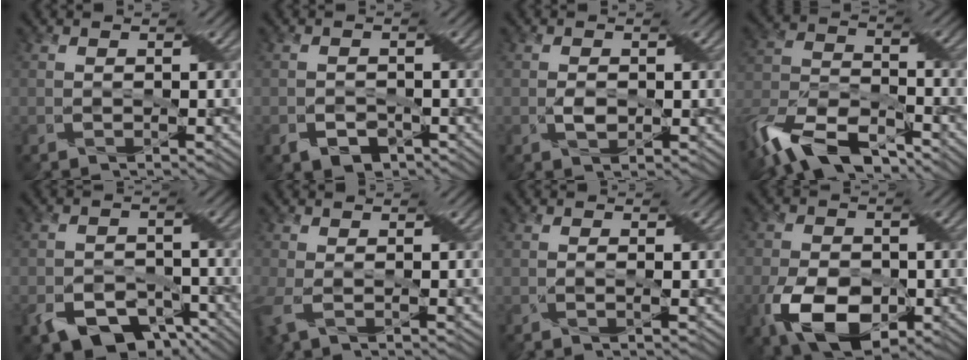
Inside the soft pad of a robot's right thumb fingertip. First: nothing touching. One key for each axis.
{"total": 2.6, "fx": -1.6, "fy": 1.7, "fz": 1.2, "tx": -0.021, "ty": -0.006, "tz": -0.028}
{"total": 2.0, "fx": -0.2, "fy": 1.2, "fz": 1.6, "tx": -0.033, "ty": -0.002, "tz": -0.001}
{"total": 13.5, "fx": -10.2, "fy": 5.2, "fz": 7.2, "tx": -0.163, "ty": -0.011, "tz": -0.203}
{"total": 7.9, "fx": -5.0, "fy": 4.7, "fz": 4.0, "tx": -0.069, "ty": -0.022, "tz": -0.081}
{"total": 3.9, "fx": -0.3, "fy": 1.7, "fz": 3.5, "tx": -0.089, "ty": -0.001, "tz": -0.009}
{"total": 1.1, "fx": 0.1, "fy": 0.0, "fz": 1.1, "tx": -0.024, "ty": 0.003, "tz": -0.001}
{"total": 10.1, "fx": -3.5, "fy": 6.0, "fz": 7.3, "tx": -0.158, "ty": -0.020, "tz": -0.064}